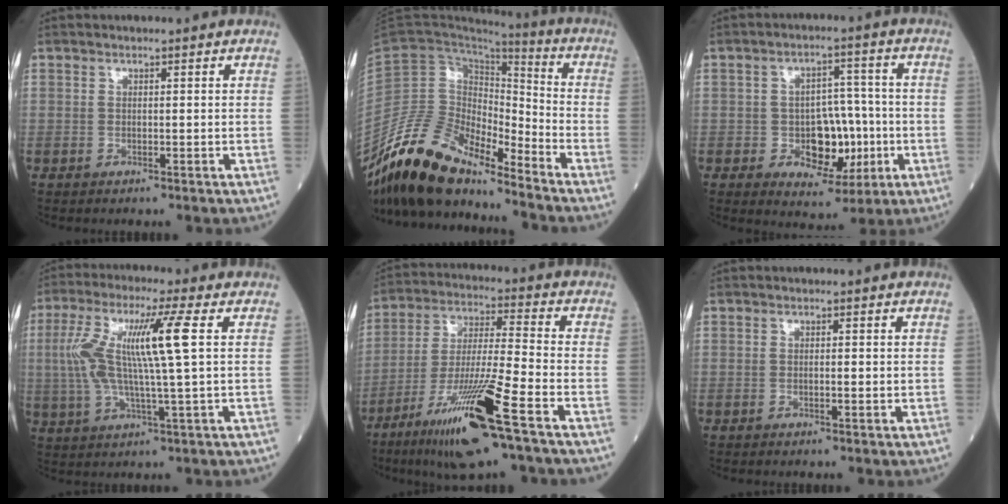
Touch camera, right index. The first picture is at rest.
{"total": 15.5, "force": [-13.2, 4.4, 6.8], "torque": [-0.126, 0.024, -0.250]}
{"total": 9.0, "force": [-1.9, 5.2, 7.1], "torque": [-0.101, 0.011, -0.019]}
{"total": 12.5, "force": [2.2, 0.3, 12.3], "torque": [-0.260, 0.020, 0.040]}
{"total": 16.0, "force": [-8.5, 0.1, 13.5], "torque": [-0.276, -0.036, -0.154]}
{"total": 1.0, "force": [0.0, 0.2, 1.0], "torque": [-0.017, -0.001, 0.000]}